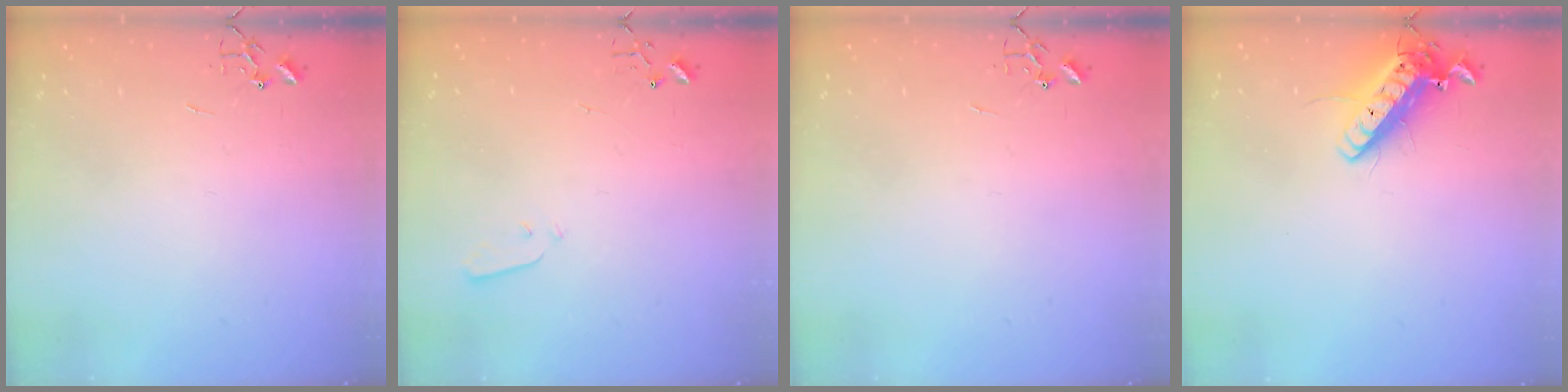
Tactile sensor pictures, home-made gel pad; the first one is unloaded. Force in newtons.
{"total": 2.8, "press": 2.7, "slide": 0.4}
{"total": 0.0}
{"total": 14.4, "press": 14.1, "slide": 2.7}